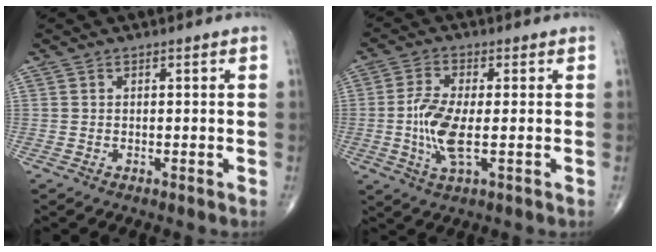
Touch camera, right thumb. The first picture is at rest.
{"total": 8.5, "force": [-0.8, 3.0, 7.8], "torque": [-0.168, -0.010, -0.015]}